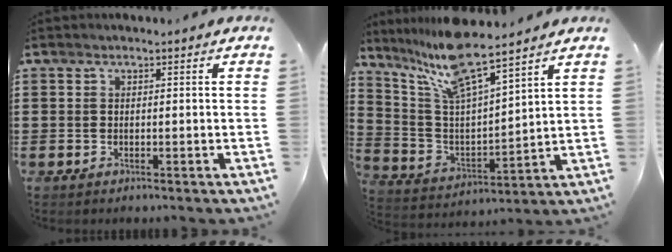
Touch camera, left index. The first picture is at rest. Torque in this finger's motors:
{"motor_torque": [1.08, -1.06, 0.83, 0.21]}